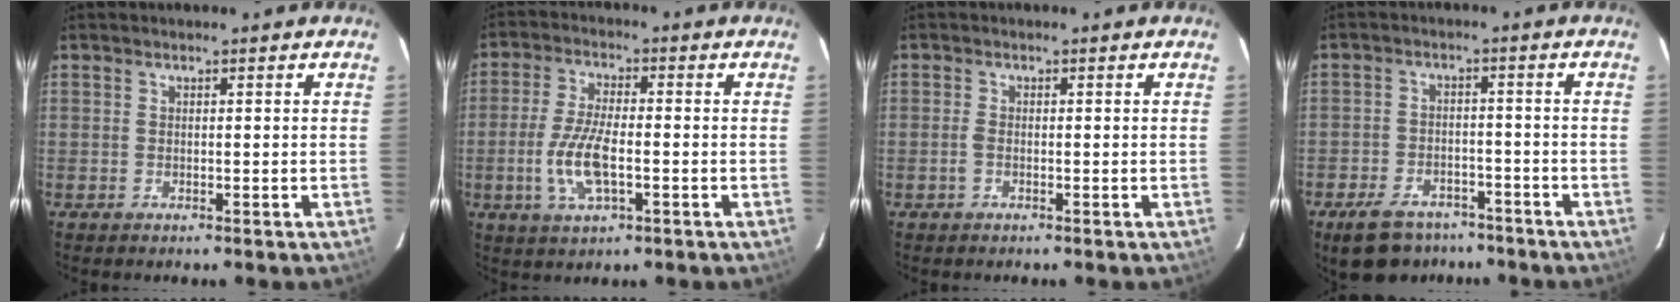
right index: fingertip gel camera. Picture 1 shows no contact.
{"total": 9.3, "force": [-2.4, 3.3, 8.3], "torque": [-0.175, -0.004, -0.046]}
{"total": 1.3, "force": [-0.5, 0.6, 1.1], "torque": [-0.025, 0.000, -0.011]}
{"total": 11.5, "force": [-8.5, 6.2, 4.8], "torque": [-0.124, 0.006, -0.123]}